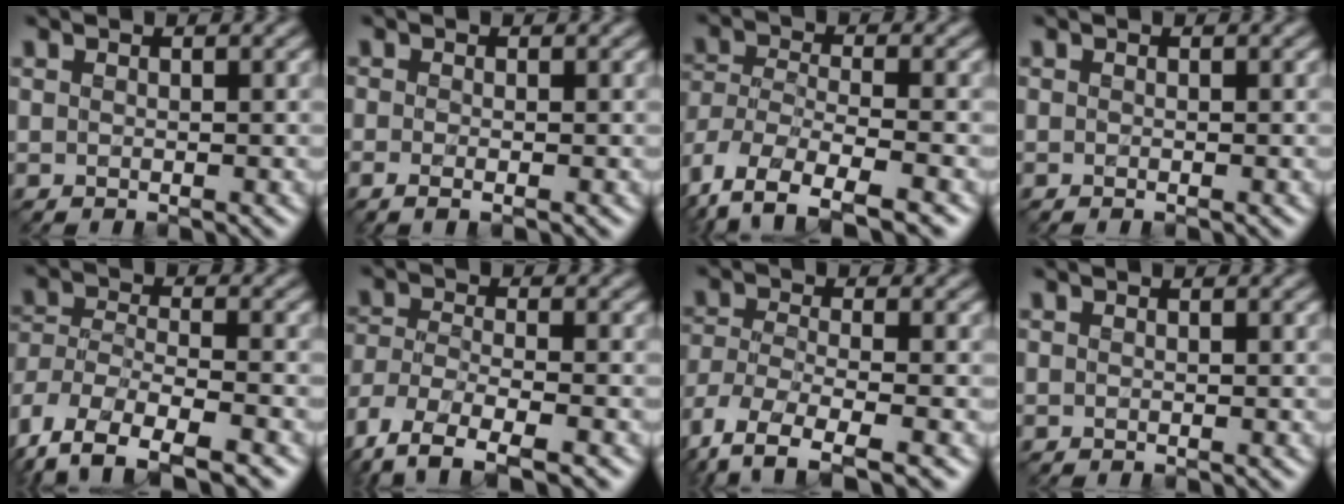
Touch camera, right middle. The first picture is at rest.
{"total": 1.3, "force": [-0.7, 0.2, 1.0], "torque": [-0.023, -0.011, -0.015]}
{"total": 9.1, "force": [-6.2, 3.5, 5.6], "torque": [-0.120, -0.023, -0.115]}
{"total": 0.0}
{"total": 9.9, "force": [-7.2, 3.9, 5.5], "torque": [-0.106, -0.022, -0.128]}
{"total": 7.0, "force": [-5.4, 1.9, 4.1], "torque": [-0.082, -0.016, -0.107]}
{"total": 7.1, "force": [-5.2, 1.9, 4.5], "torque": [-0.093, -0.017, -0.105]}
{"total": 0.0}